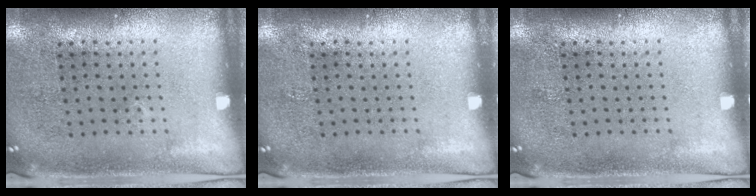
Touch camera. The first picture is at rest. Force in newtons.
{"total": 0.0}
{"total": 0.0}